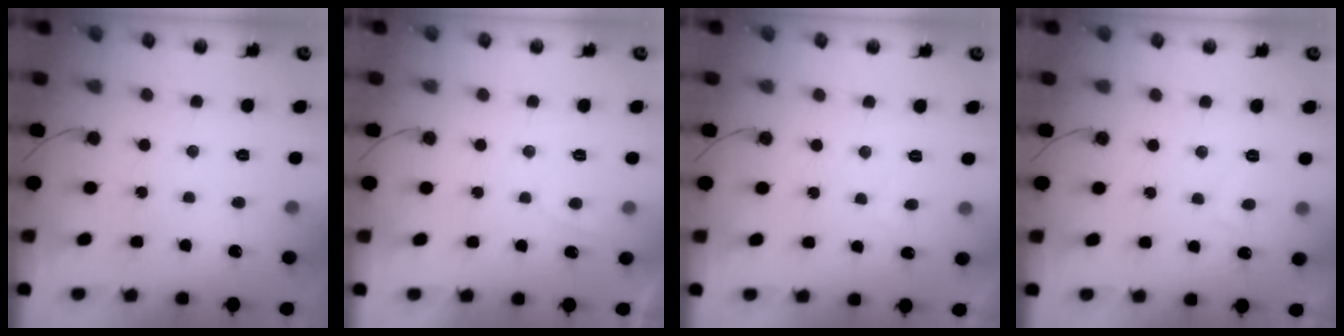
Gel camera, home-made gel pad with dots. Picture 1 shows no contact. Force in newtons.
{"total": 0.8, "press": 0.5, "slide": 0.6}
{"total": 1.4, "press": 1.3, "slide": 0.6}
{"total": 2.2, "press": 2.2, "slide": 0.6}